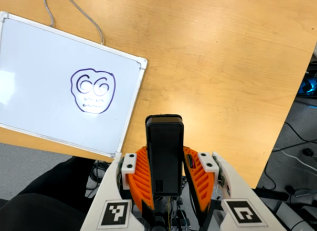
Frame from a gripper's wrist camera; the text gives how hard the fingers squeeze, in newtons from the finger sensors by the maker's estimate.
{"total": 5.1, "left": 3.8, "right": 6.3}